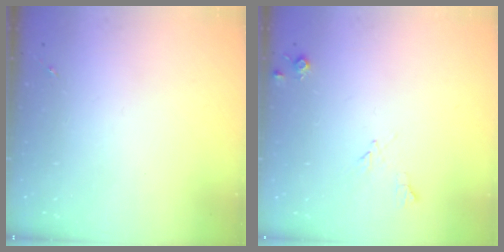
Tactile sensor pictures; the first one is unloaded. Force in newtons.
{"total": 5.8, "press": 5.8, "slide": 0.8}